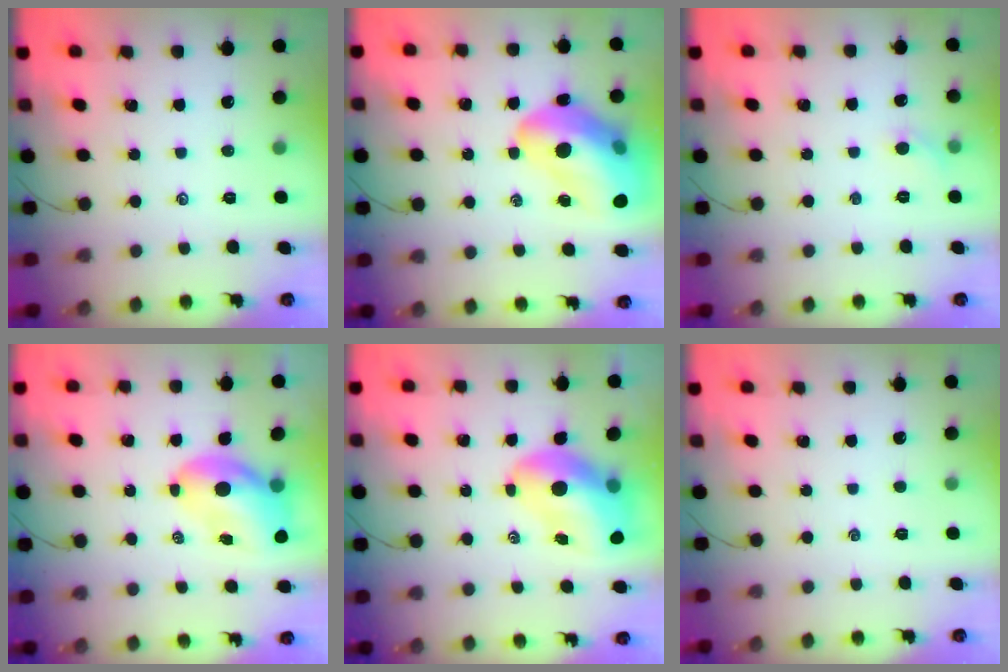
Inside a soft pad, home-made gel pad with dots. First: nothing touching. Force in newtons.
{"total": 22.6, "press": 22.0, "slide": 5.3}
{"total": 4.1, "press": 3.8, "slide": 1.4}
{"total": 7.6, "press": 7.3, "slide": 2.2}
{"total": 13.8, "press": 13.3, "slide": 3.7}
{"total": 0.0}